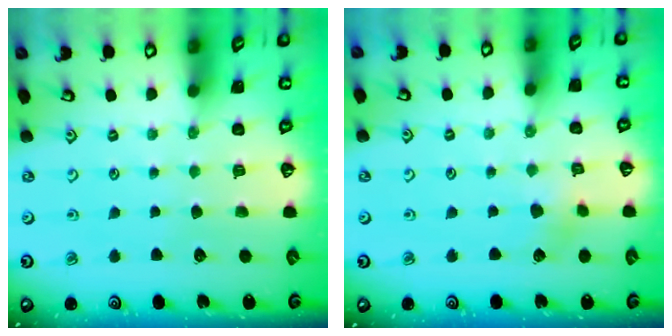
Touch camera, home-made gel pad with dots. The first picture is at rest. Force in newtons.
{"total": 2.9, "press": 2.9, "slide": 0.3}